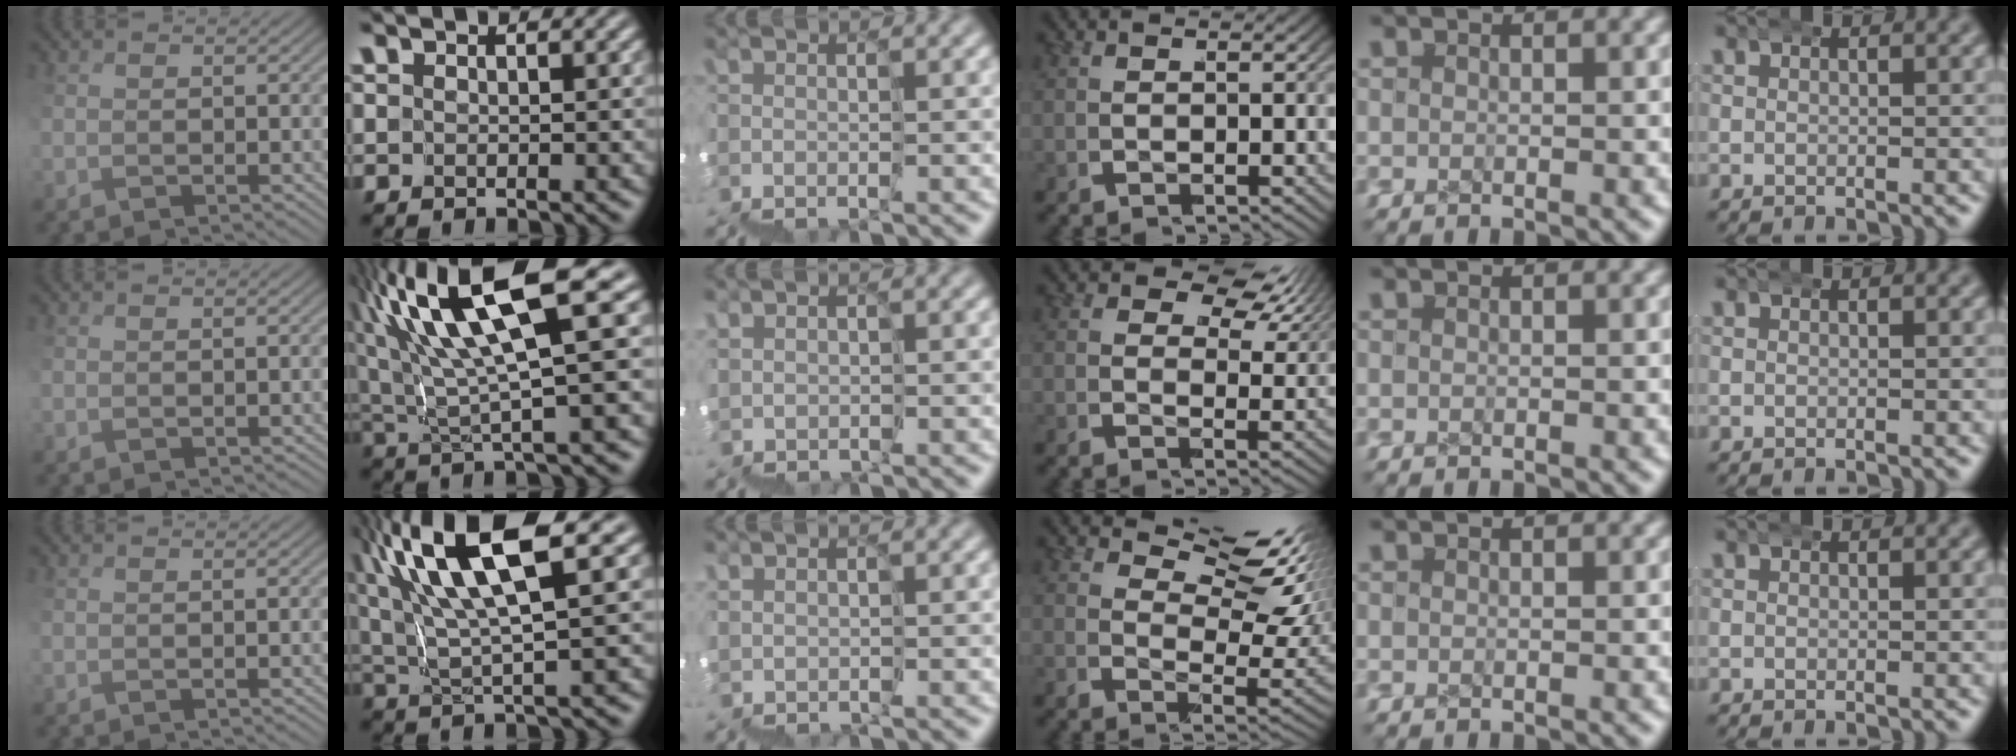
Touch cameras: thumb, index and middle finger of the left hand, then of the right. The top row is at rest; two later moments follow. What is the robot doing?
{"motion": "wrap", "object": "ethernet cable"}